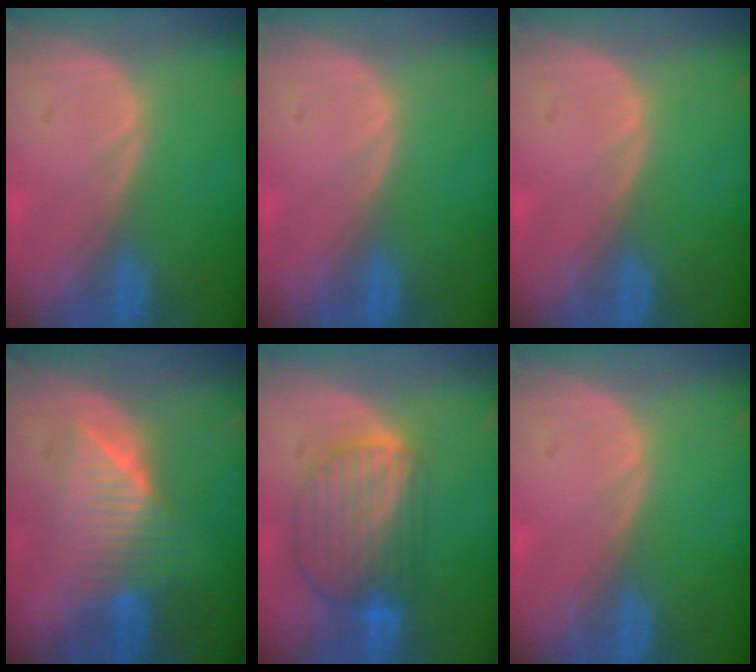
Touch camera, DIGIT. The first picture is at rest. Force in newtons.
{"total": 0.0}
{"total": 0.0}
{"total": 6.5, "press": 6.5, "slide": 0.6}
{"total": 9.0, "press": 7.7, "slide": 4.6}
{"total": 0.0}